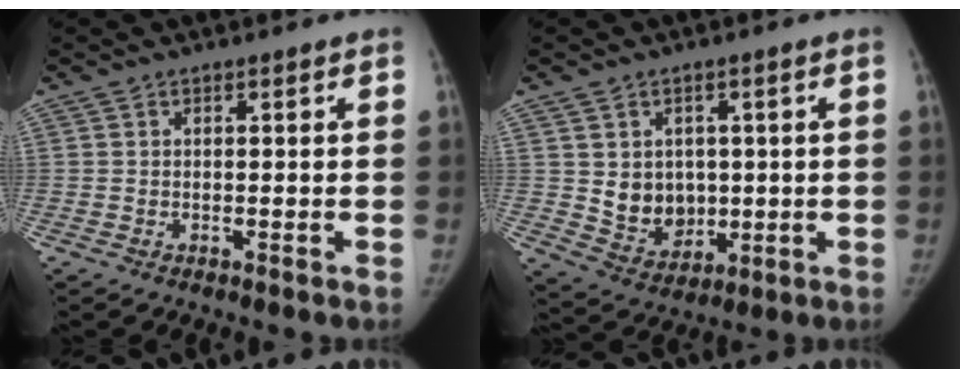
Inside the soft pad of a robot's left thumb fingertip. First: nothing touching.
{"total": 8.4, "force": [0.7, 7.0, 4.7], "torque": [-0.039, -0.013, 0.033]}